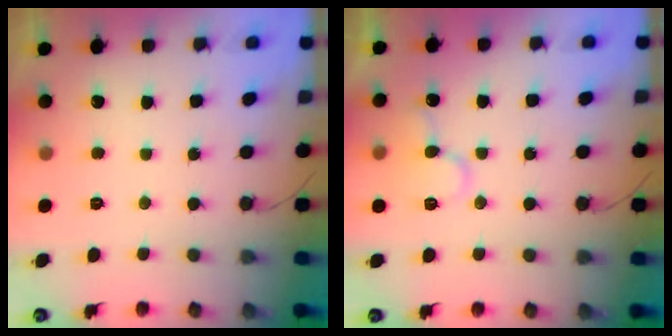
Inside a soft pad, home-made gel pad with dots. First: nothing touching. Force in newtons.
{"total": 9.9, "press": 9.8, "slide": 1.2}